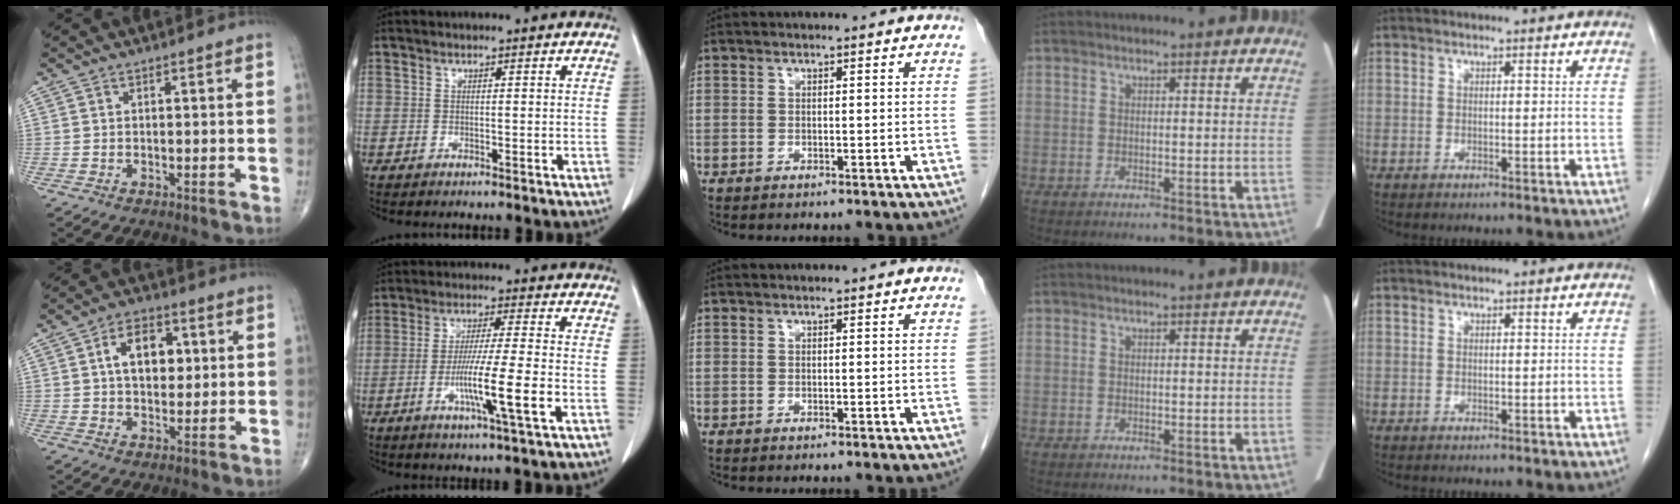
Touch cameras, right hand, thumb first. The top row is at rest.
{"thumb": {"total": 9.9, "force": [2.2, 6.3, 7.4], "torque": [-0.092, 0.004, 0.034]}, "index": {"total": 9.8, "force": [-3.0, -0.6, 9.3], "torque": [-0.167, -0.013, -0.056]}}